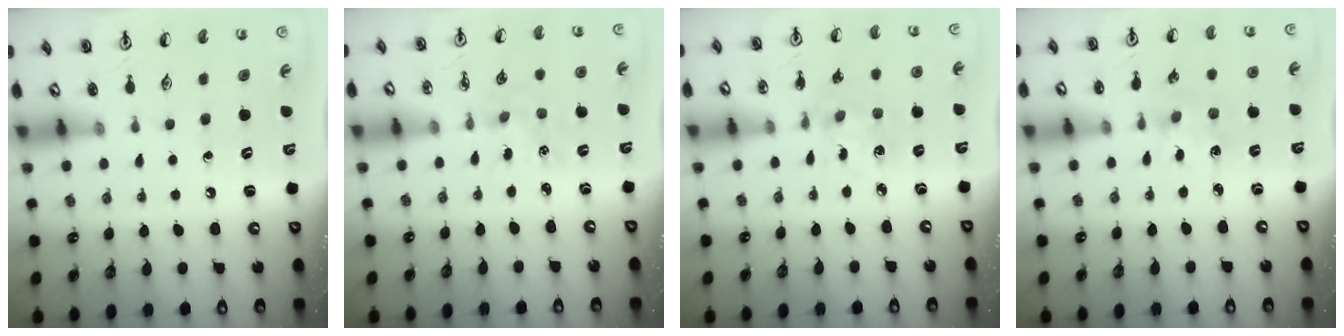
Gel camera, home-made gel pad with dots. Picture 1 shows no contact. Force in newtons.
{"total": 2.1, "press": 2.1, "slide": 0.3}
{"total": 2.1, "press": 2.0, "slide": 0.7}
{"total": 1.8, "press": 1.7, "slide": 0.3}